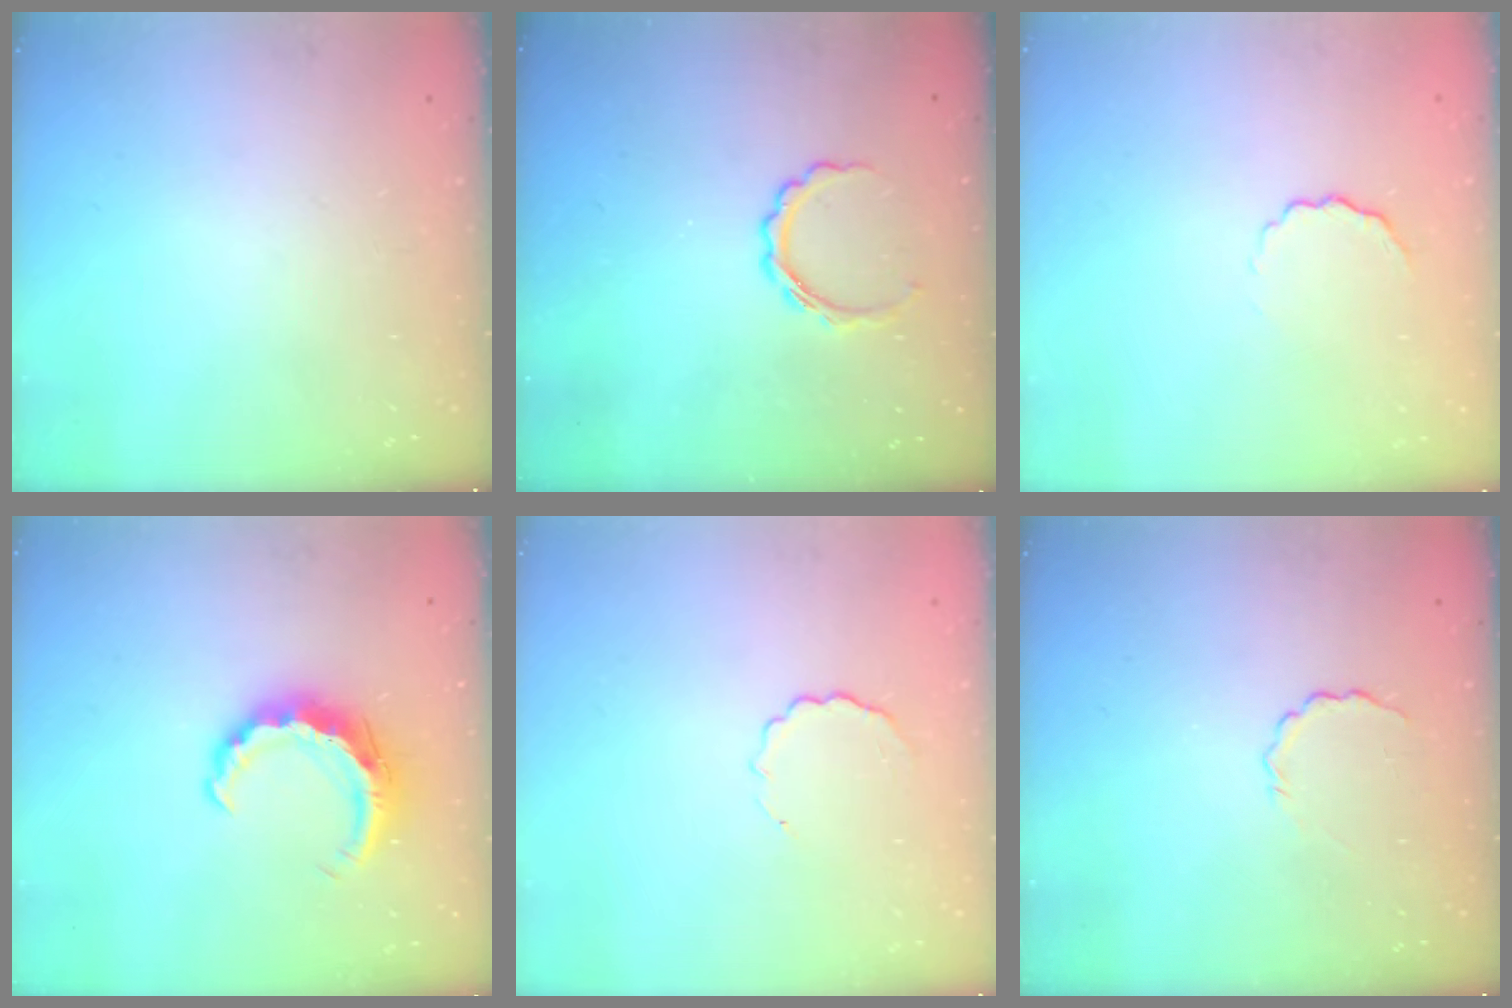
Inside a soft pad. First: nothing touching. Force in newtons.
{"total": 5.5, "press": 5.4, "slide": 0.9}
{"total": 3.4, "press": 3.4, "slide": 0.7}
{"total": 8.8, "press": 8.7, "slide": 1.3}
{"total": 3.7, "press": 3.6, "slide": 0.9}
{"total": 2.7, "press": 2.5, "slide": 0.8}